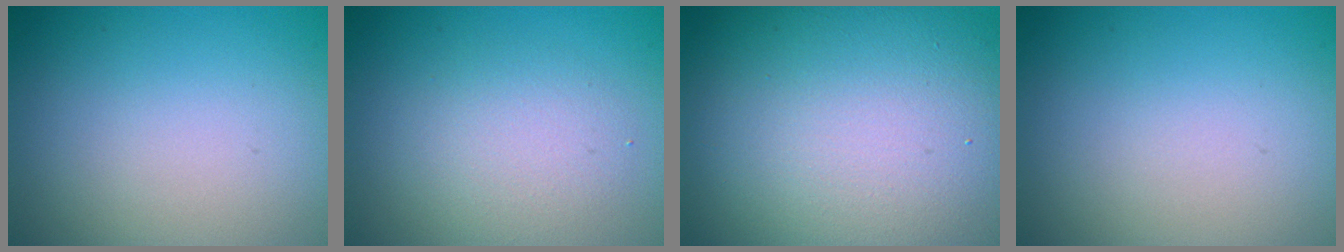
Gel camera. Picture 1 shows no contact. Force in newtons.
{"total": 2.8, "press": 2.8, "slide": 0.2}
{"total": 17.3, "press": 17.3, "slide": 0.9}
{"total": 0.0}